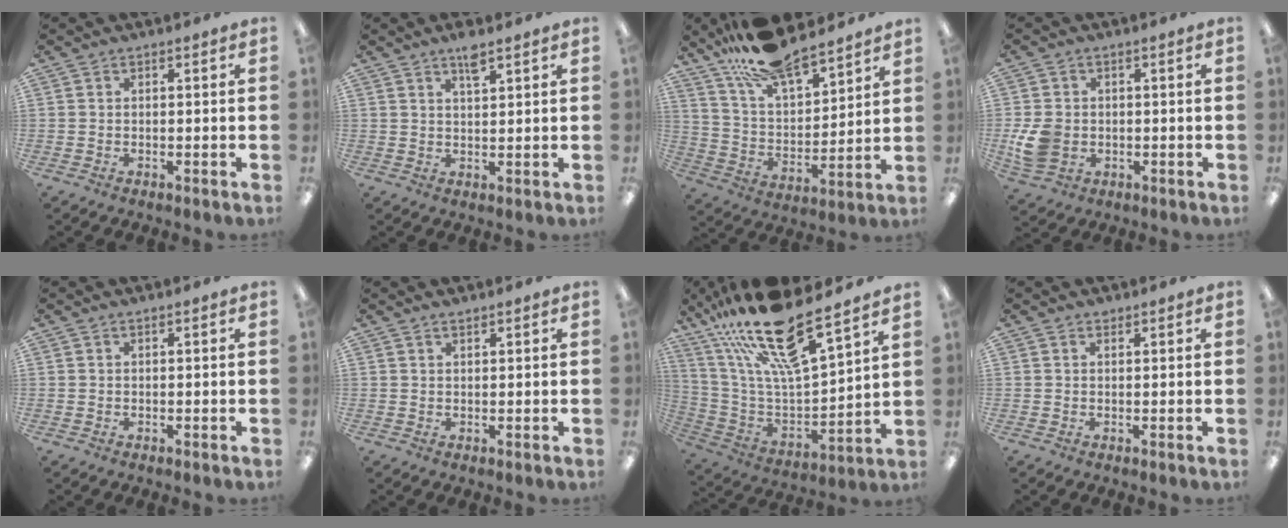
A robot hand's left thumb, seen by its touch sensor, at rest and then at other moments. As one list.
[{"total": 4.0, "force": [3.0, 0.9, 2.5], "torque": [-0.041, -0.009, 0.049]}, {"total": 16.4, "force": [13.8, 5.6, 6.8], "torque": [-0.139, -0.083, 0.249]}, {"total": 7.4, "force": [-0.9, 6.0, 4.2], "torque": [-0.090, 0.008, -0.012]}, {"total": 0.0}, {"total": 1.1, "force": [1.0, 0.1, 0.3], "torque": [-0.007, -0.002, 0.019]}, {"total": 24.5, "force": [18.6, 5.9, 14.7], "torque": [-0.272, -0.119, 0.315]}, {"total": 0.6, "force": [0.5, 0.2, 0.0], "torque": [0.001, 0.000, 0.010]}]